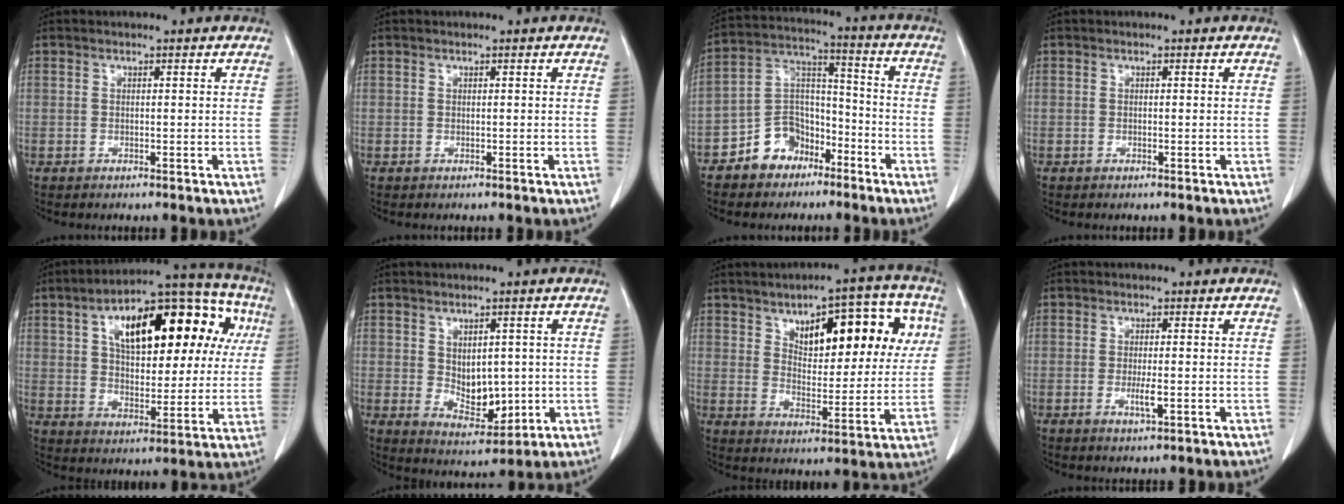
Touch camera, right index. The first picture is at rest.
{"total": 0.0}
{"total": 9.2, "force": [-5.9, 6.5, 3.0], "torque": [-0.062, 0.031, -0.105]}
{"total": 0.0}
{"total": 22.9, "force": [7.5, 9.9, 19.3], "torque": [-0.286, 0.059, 0.110]}
{"total": 6.8, "force": [0.1, 4.0, 5.4], "torque": [-0.087, -0.008, 0.023]}
{"total": 16.6, "force": [6.5, 6.7, 13.7], "torque": [-0.171, 0.029, 0.094]}
{"total": 2.5, "force": [-0.7, 0.2, 2.3], "torque": [-0.045, -0.005, -0.010]}